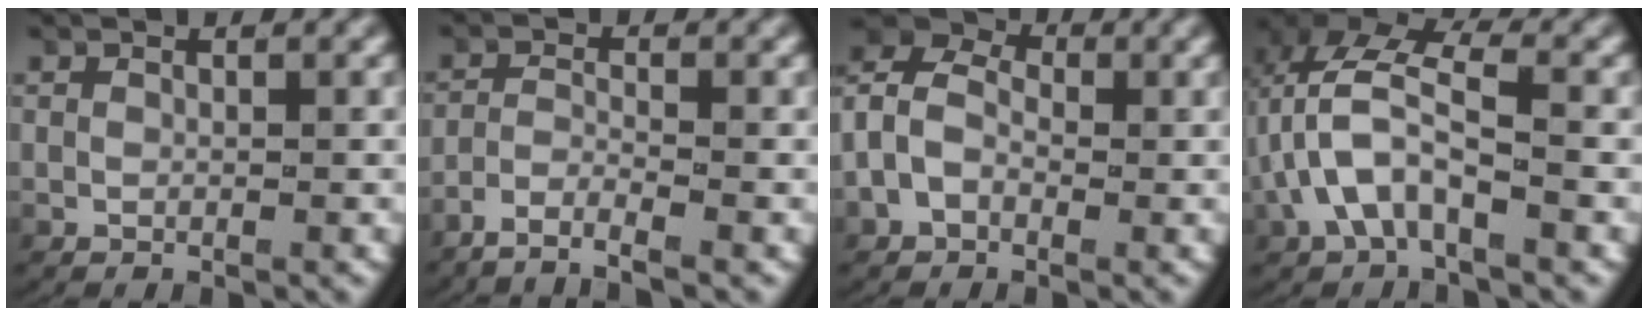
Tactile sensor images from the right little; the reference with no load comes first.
{"total": 4.0, "force": [-3.5, 0.5, 1.9], "torque": [-0.036, -0.009, -0.059]}
{"total": 7.9, "force": [1.3, 6.5, 4.3], "torque": [-0.087, 0.011, 0.004]}
{"total": 6.1, "force": [1.2, 3.6, 4.7], "torque": [-0.101, 0.002, 0.017]}